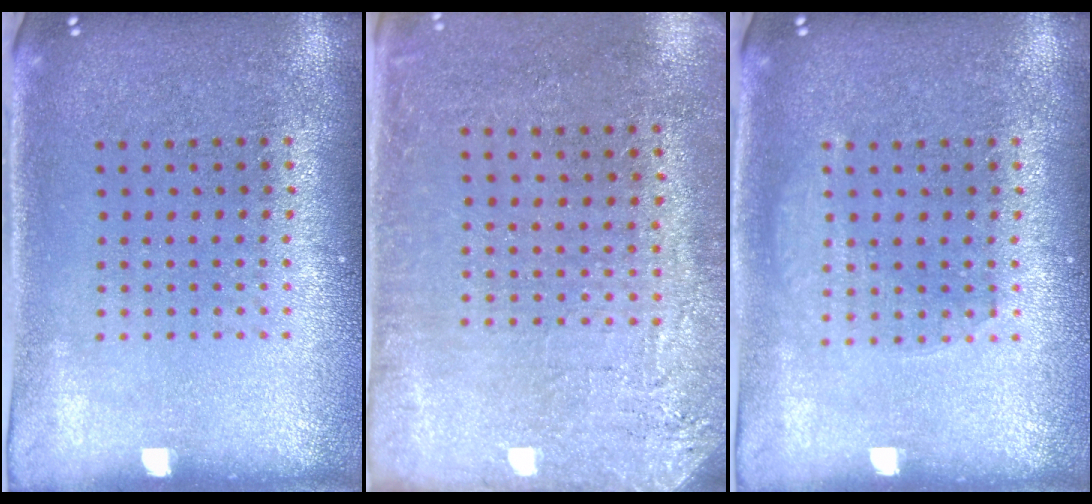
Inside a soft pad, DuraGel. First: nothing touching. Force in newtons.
{"total": 2.7, "press": 2.4, "slide": 1.2}
{"total": 1.3, "press": 1.3, "slide": 0.2}